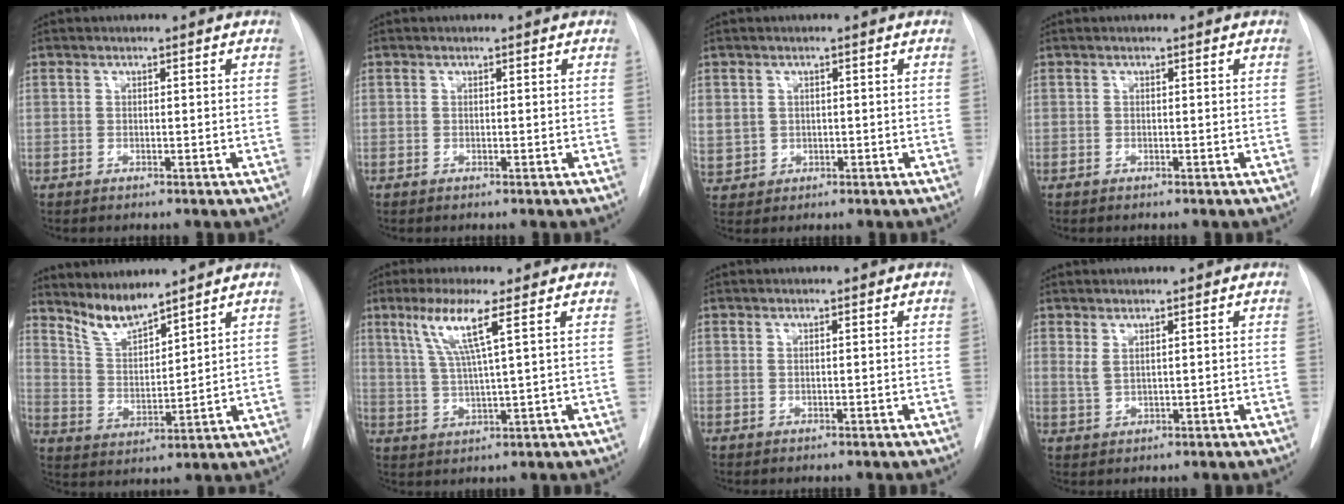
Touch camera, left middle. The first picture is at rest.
{"total": 0.0}
{"total": 7.8, "force": [0.5, 7.3, 2.5], "torque": [-0.100, 0.010, 0.031]}
{"total": 0.0}
{"total": 6.3, "force": [5.9, 0.6, 2.0], "torque": [-0.048, -0.007, 0.126]}
{"total": 7.2, "force": [3.3, -0.8, 6.4], "torque": [-0.130, -0.002, 0.068]}
{"total": 0.0}
{"total": 1.9, "force": [1.0, 0.5, 1.5], "torque": [-0.041, -0.001, 0.027]}